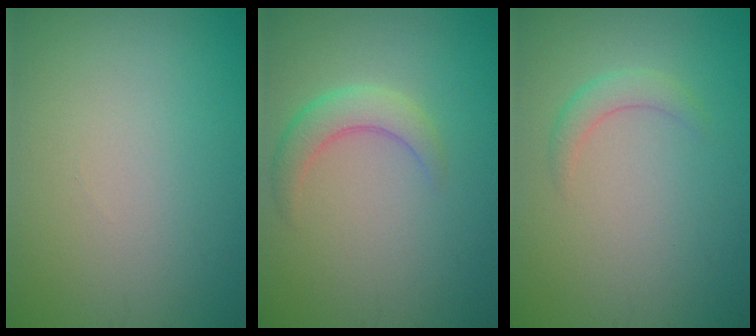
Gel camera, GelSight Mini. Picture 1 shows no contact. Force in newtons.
{"total": 2.9, "press": 2.9, "slide": 0.1}
{"total": 1.7, "press": 1.7, "slide": 0.1}